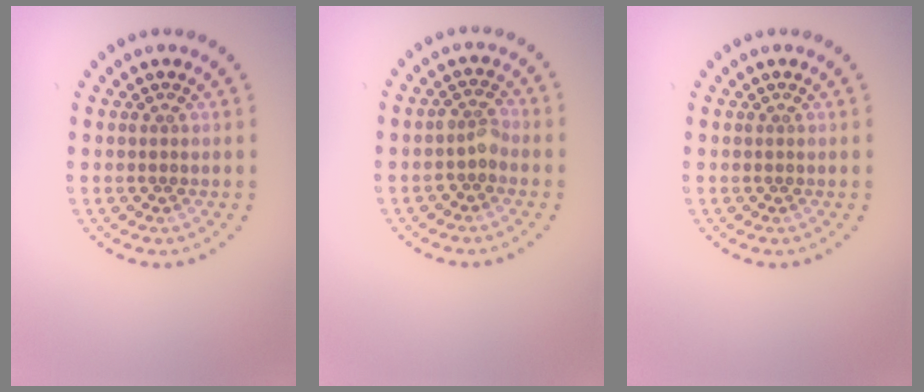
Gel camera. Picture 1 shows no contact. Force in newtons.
{"total": 1.7, "press": 1.4, "slide": 0.9}
{"total": 0.0}